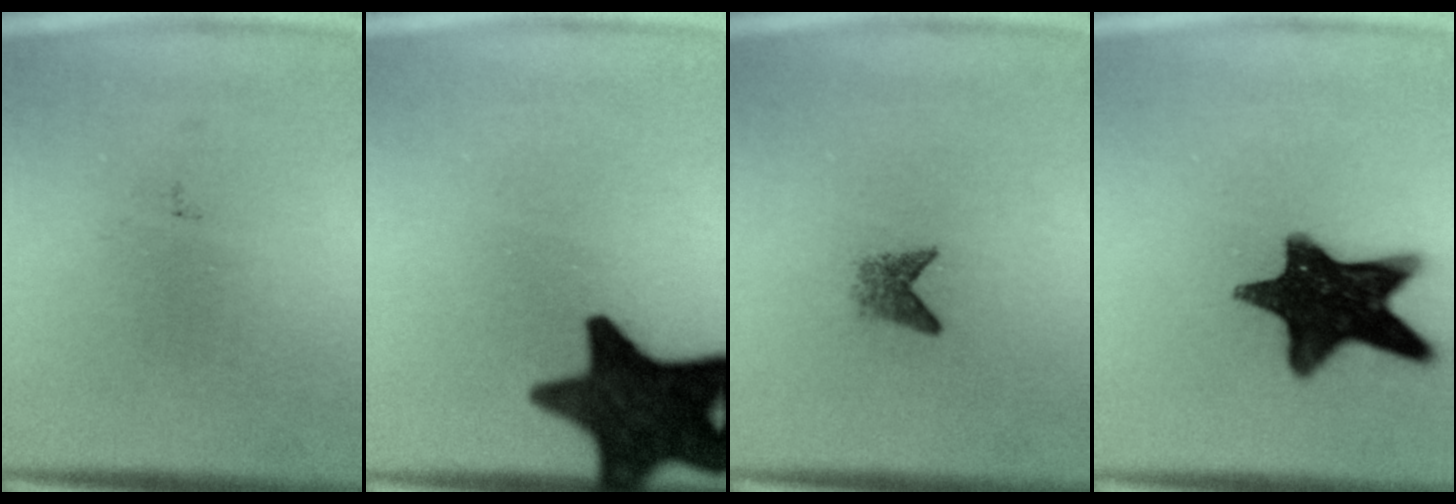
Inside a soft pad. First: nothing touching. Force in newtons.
{"total": 16.4}
{"total": 1.6}
{"total": 15.3}